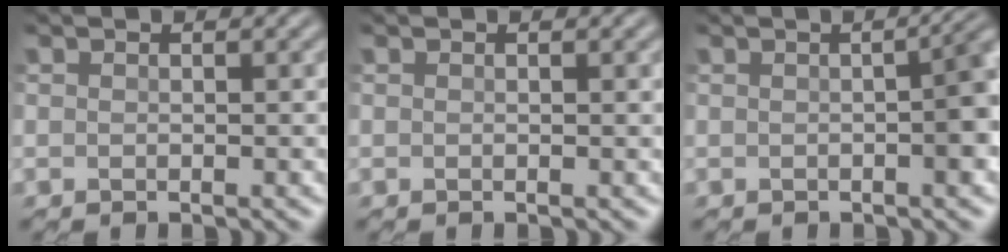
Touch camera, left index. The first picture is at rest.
{"total": 0.0}
{"total": 5.3, "force": [-0.5, 2.5, 4.6], "torque": [-0.057, 0.000, -0.003]}